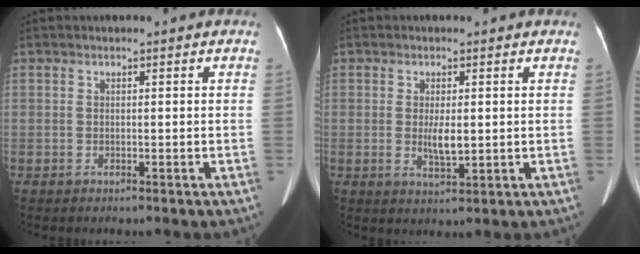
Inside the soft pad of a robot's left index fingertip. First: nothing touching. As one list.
[{"total": 3.3, "force": [0.1, 0.9, 3.2], "torque": [-0.061, -0.008, 0.003]}]